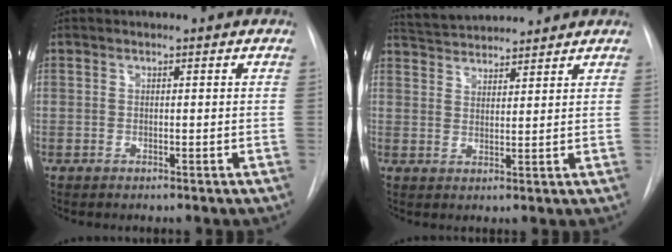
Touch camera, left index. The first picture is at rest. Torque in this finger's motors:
{"motor_torque": [-0.17, -0.60, 0.10, 0.05]}